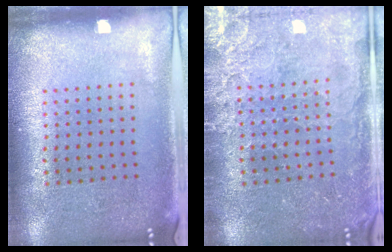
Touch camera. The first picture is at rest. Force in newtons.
{"total": 3.3, "press": 3.1, "slide": 1.1}